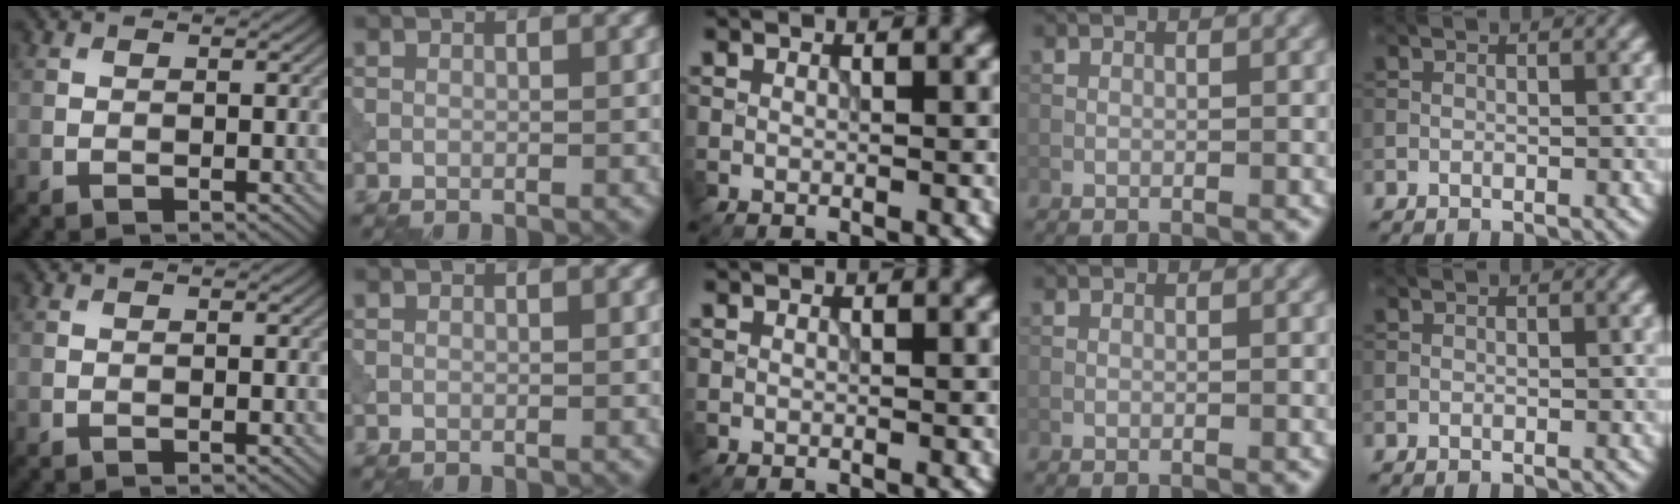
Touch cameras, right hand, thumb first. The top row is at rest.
{}